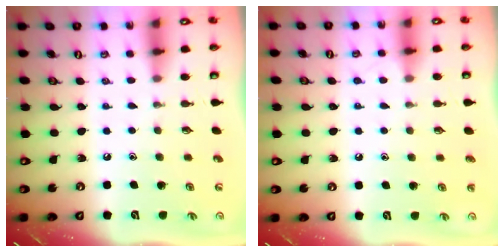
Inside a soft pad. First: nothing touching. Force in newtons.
{"total": 3.6, "press": 3.6, "slide": 0.4}